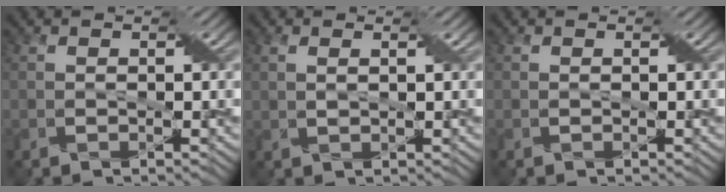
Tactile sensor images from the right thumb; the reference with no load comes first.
{"total": 1.6, "force": [0.7, 0.6, 1.4], "torque": [-0.029, -0.002, 0.019]}
{"total": 0.0}